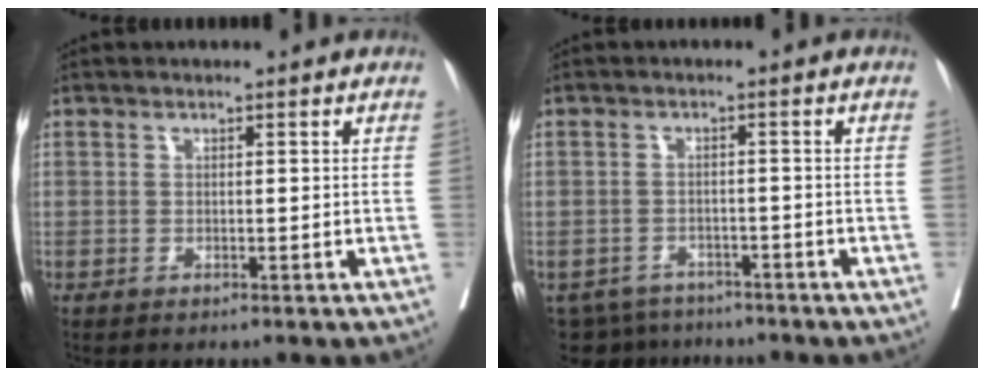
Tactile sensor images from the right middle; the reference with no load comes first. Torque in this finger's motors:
{"motor_torque": [0.02, -0.26, -0.02, 0.00]}